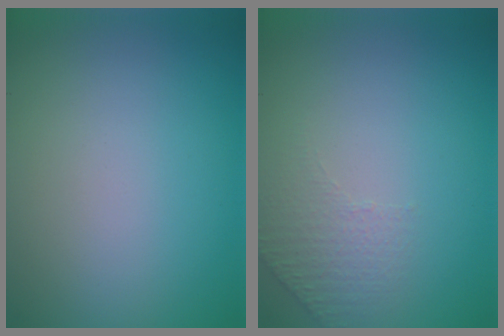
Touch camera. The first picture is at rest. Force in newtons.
{"total": 1.3, "press": 0.8, "slide": 1.1}